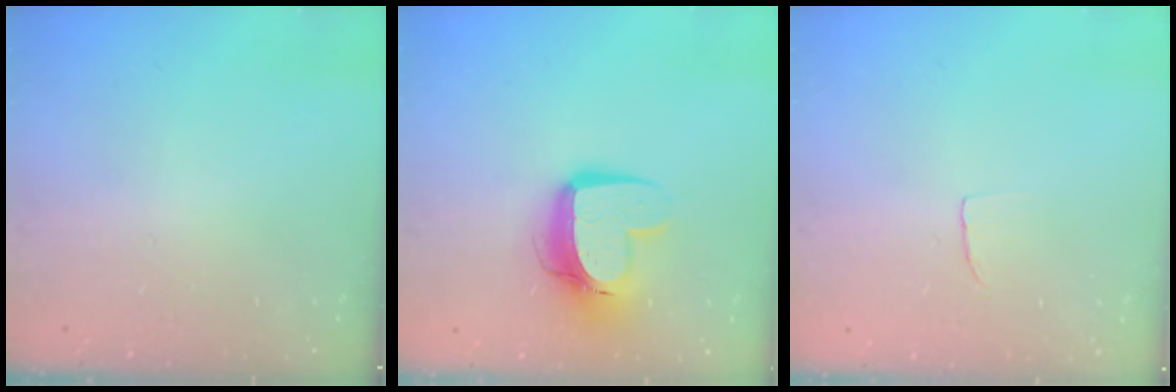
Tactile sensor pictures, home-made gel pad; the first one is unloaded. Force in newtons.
{"total": 13.9, "press": 13.8, "slide": 1.4}
{"total": 2.7, "press": 2.7, "slide": 0.2}